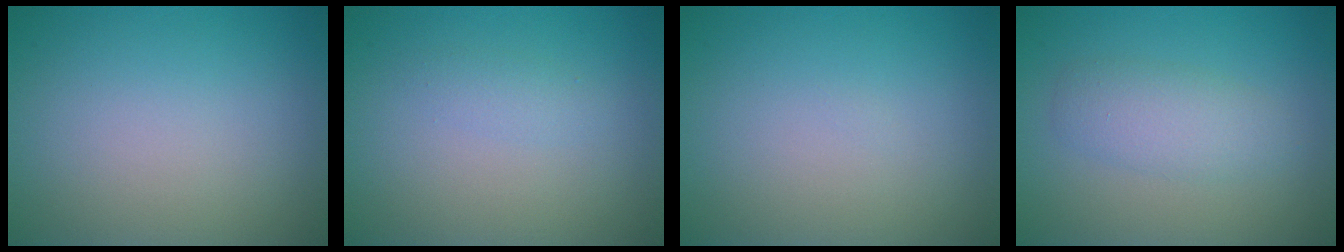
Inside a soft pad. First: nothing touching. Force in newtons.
{"total": 1.1, "press": 1.1, "slide": 0.1}
{"total": 0.0}
{"total": 2.9, "press": 2.9, "slide": 0.1}